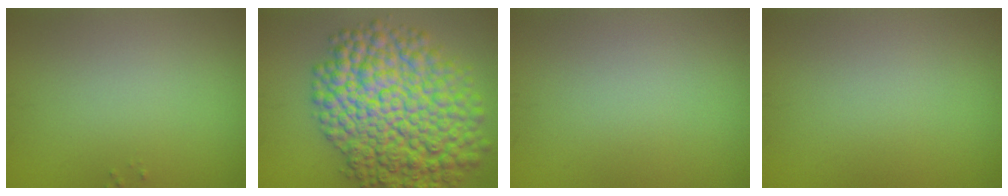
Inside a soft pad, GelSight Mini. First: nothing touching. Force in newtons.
{"total": 13.4, "press": 13.4, "slide": 0.3}
{"total": 0.0}
{"total": 0.0}